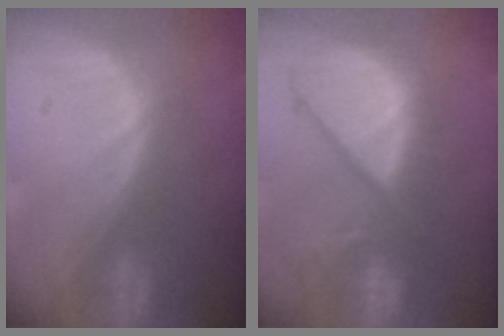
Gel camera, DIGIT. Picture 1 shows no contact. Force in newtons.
{"total": 12.4, "press": 10.6, "slide": 6.4}